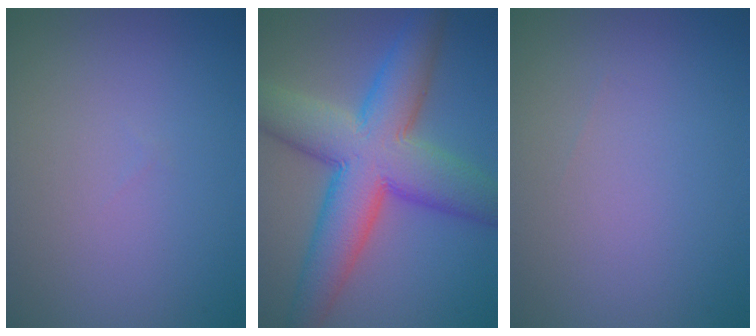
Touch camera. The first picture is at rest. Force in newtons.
{"total": 11.1, "press": 11.1, "slide": 0.4}
{"total": 0.0}